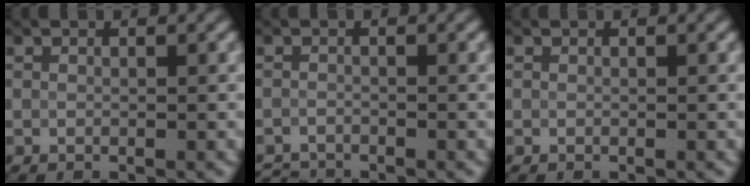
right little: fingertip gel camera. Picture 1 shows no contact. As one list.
[{"total": 1.4, "force": [-1.4, 0.1, 0.0], "torque": [0.003, -0.004, -0.029]}, {"total": 0.0}]